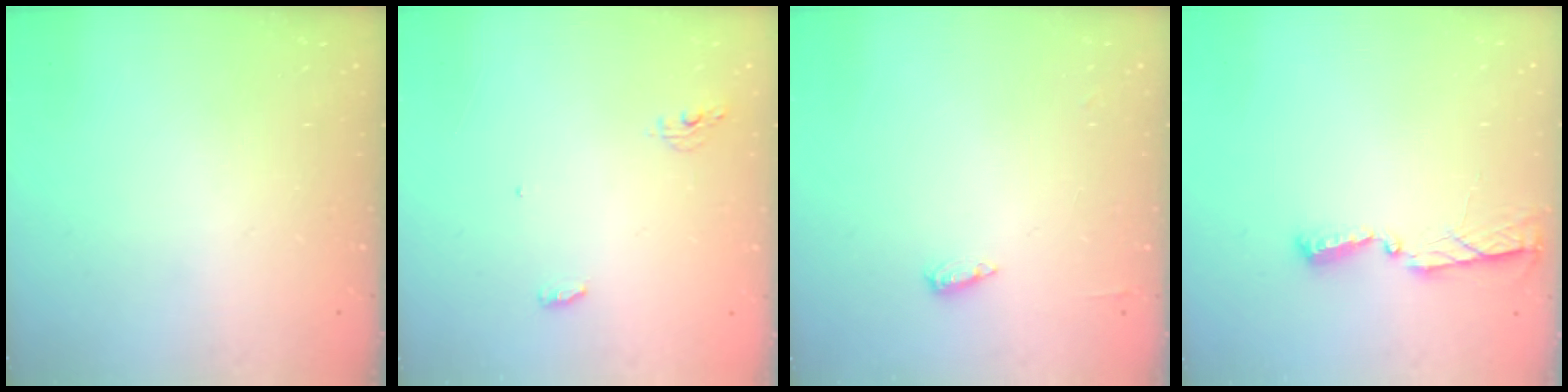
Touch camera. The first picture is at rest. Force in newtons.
{"total": 4.1, "press": 4.0, "slide": 0.9}
{"total": 4.5, "press": 4.4, "slide": 1.0}
{"total": 4.0, "press": 4.0, "slide": 0.5}